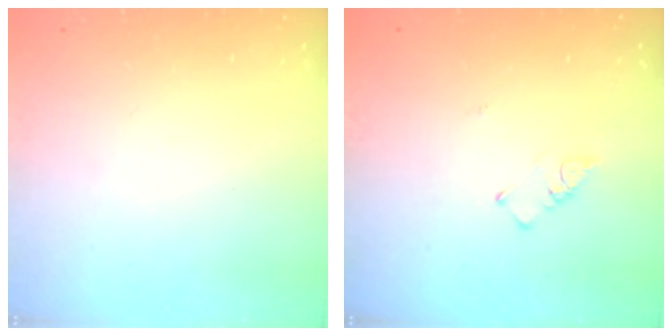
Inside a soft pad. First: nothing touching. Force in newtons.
{"total": 3.5, "press": 3.5, "slide": 0.4}